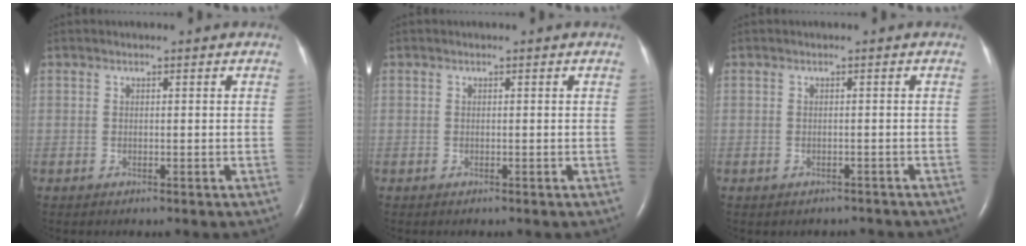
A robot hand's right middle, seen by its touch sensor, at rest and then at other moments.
{"total": 0.0}
{"total": 2.3, "force": [-2.0, 1.1, 0.1], "torque": [-0.003, 0.003, -0.025]}